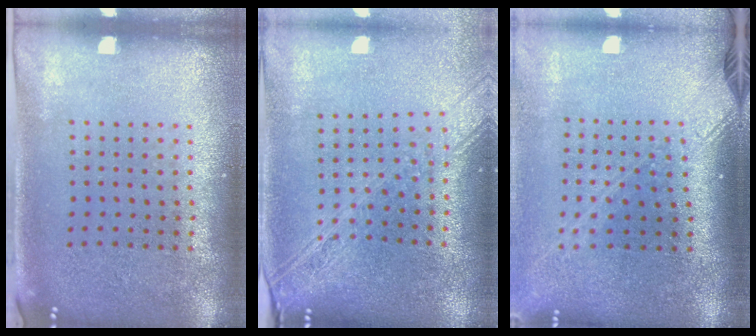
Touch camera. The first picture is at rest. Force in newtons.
{"total": 2.2, "press": 1.9, "slide": 1.2}
{"total": 2.1, "press": 1.6, "slide": 1.4}